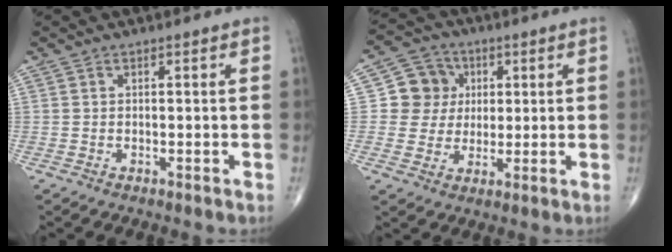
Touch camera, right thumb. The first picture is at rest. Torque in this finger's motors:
{"motor_torque": [0.16, -0.11, 0.38, -0.07, 0.00]}